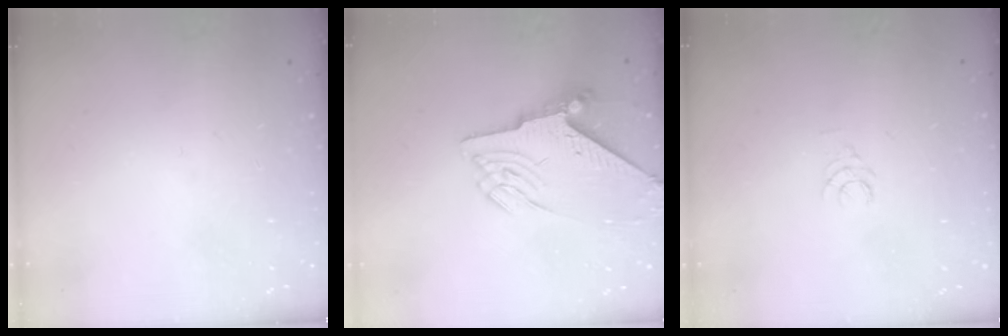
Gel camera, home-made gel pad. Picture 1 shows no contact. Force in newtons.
{"total": 8.8, "press": 8.7, "slide": 1.1}
{"total": 3.5, "press": 3.5, "slide": 0.3}